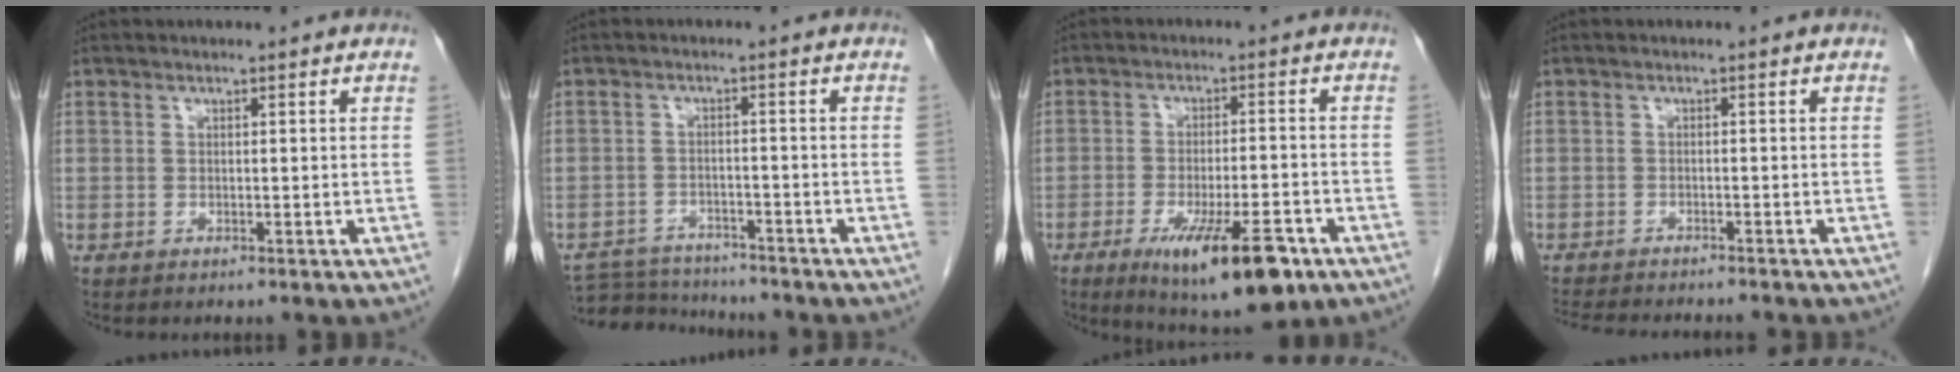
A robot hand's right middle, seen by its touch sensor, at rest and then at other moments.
{"total": 7.8, "force": [-7.6, 1.5, 0.9], "torque": [-0.015, 0.000, -0.124]}
{"total": 13.0, "force": [-7.1, 2.9, 10.5], "torque": [-0.154, -0.019, -0.102]}
{"total": 10.5, "force": [-9.6, 1.5, 4.1], "torque": [-0.062, -0.010, -0.132]}